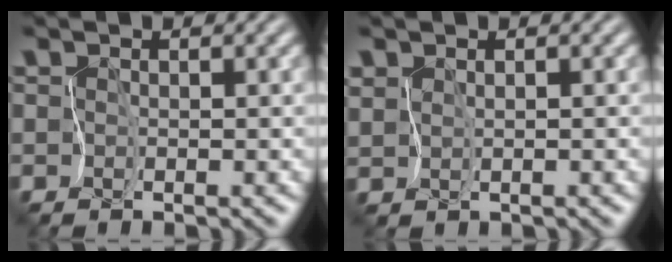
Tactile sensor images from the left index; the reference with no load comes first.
{"total": 2.1, "force": [1.7, 1.2, 0.4], "torque": [-0.013, 0.005, 0.025]}